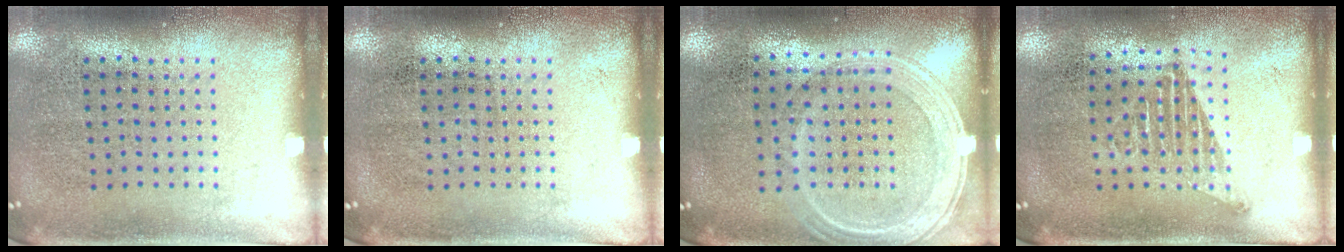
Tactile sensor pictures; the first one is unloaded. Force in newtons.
{"total": 0.0}
{"total": 1.3, "press": 1.2, "slide": 0.4}
{"total": 1.1, "press": 1.0, "slide": 0.6}